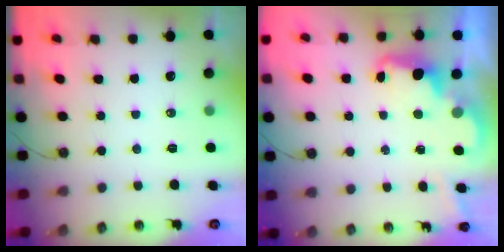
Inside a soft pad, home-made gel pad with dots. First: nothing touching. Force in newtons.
{"total": 2.3, "press": 2.2, "slide": 0.5}